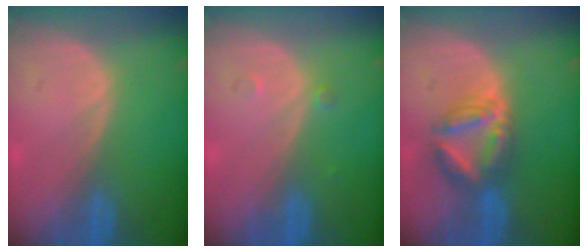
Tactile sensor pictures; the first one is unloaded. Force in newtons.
{"total": 0.8, "press": 0.8, "slide": 0.1}
{"total": 6.2, "press": 6.2, "slide": 0.4}